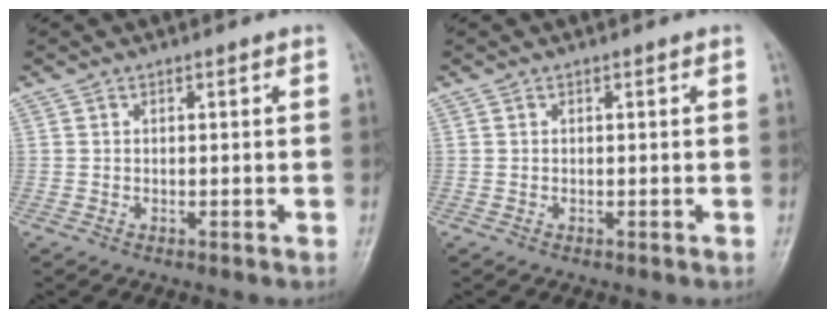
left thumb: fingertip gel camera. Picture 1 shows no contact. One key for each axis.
{"total": 0.0}